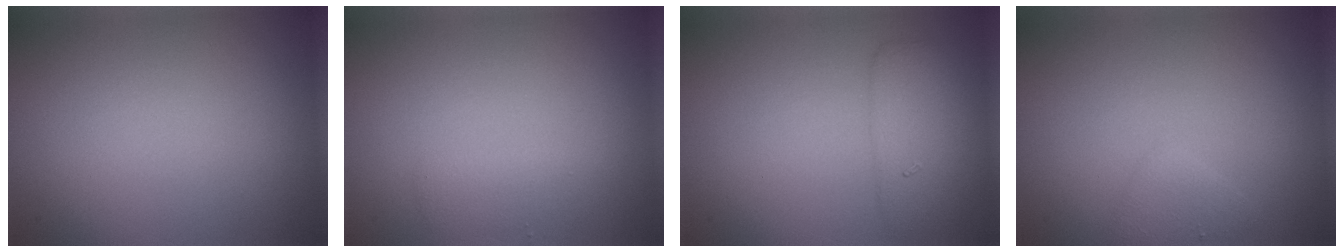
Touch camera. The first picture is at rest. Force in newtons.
{"total": 1.4, "press": 1.4, "slide": 0.1}
{"total": 3.0, "press": 3.0, "slide": 0.2}
{"total": 1.5, "press": 1.5, "slide": 0.1}